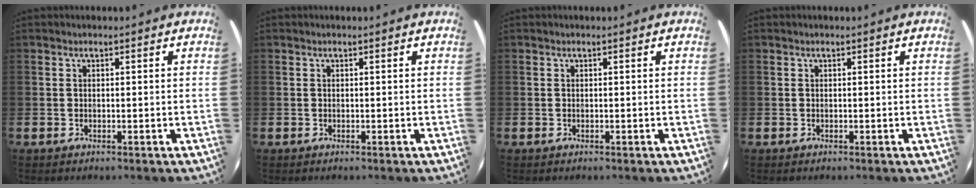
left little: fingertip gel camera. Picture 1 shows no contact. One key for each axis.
{"total": 0.0}
{"total": 0.0}
{"total": 0.0}